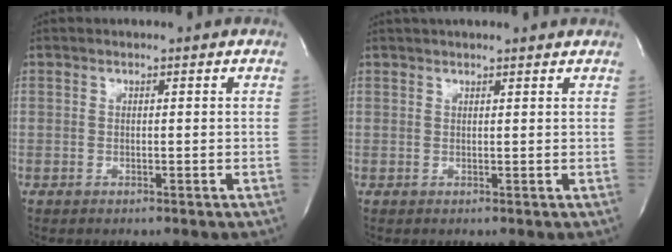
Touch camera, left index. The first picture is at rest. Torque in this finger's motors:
{"motor_torque": [1.10, -1.04, 0.33, 0.09]}